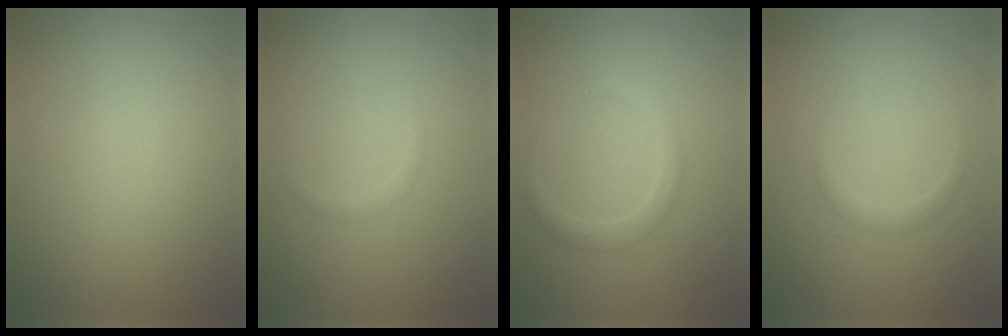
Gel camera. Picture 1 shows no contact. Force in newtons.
{"total": 0.6, "press": 0.6, "slide": 0.0}
{"total": 1.8, "press": 1.8, "slide": 0.0}
{"total": 1.0, "press": 1.0, "slide": 0.1}